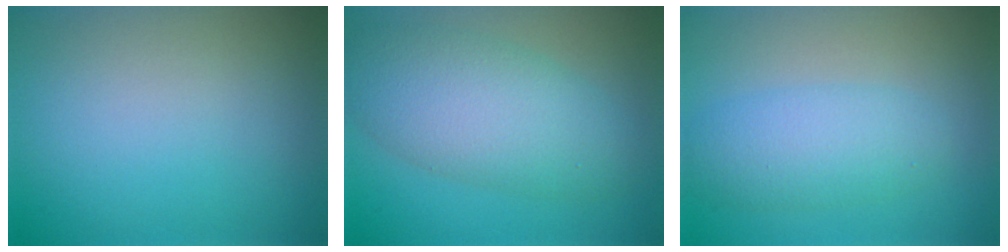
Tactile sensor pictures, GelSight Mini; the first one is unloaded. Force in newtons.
{"total": 7.4, "press": 7.4, "slide": 0.3}
{"total": 4.1, "press": 4.1, "slide": 0.0}